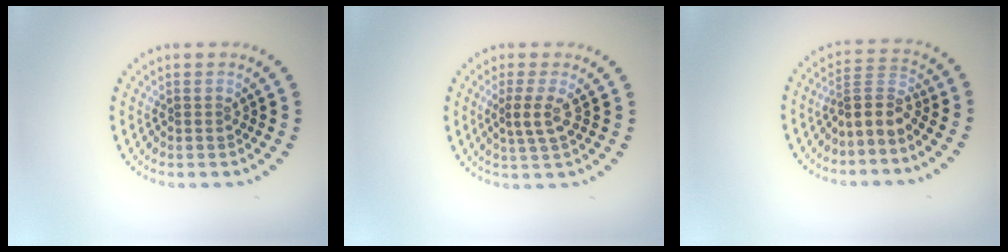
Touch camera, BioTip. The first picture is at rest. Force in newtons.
{"total": 2.1, "press": 1.8, "slide": 1.2}
{"total": 2.8, "press": 2.1, "slide": 1.8}